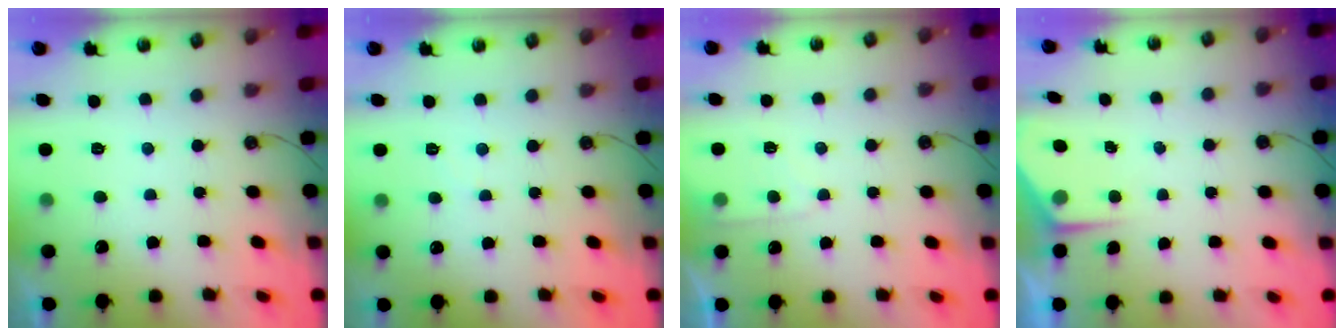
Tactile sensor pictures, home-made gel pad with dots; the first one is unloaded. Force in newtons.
{"total": 2.8, "press": 2.8, "slide": 0.5}
{"total": 4.1, "press": 4.1, "slide": 0.5}
{"total": 2.8, "press": 2.8, "slide": 0.4}